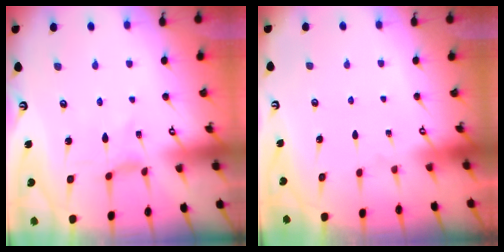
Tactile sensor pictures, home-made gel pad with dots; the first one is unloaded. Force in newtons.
{"total": 0.0}